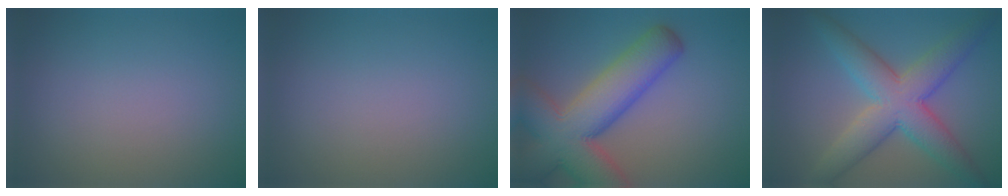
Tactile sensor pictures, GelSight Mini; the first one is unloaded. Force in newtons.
{"total": 0.0}
{"total": 11.5, "press": 11.5, "slide": 0.7}
{"total": 7.7, "press": 7.7, "slide": 0.1}